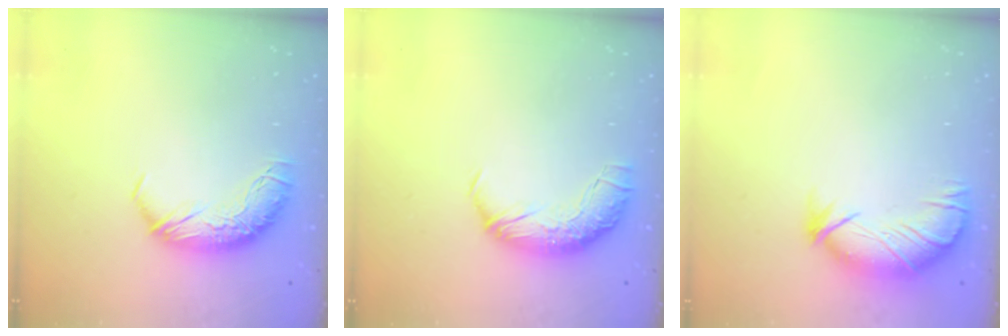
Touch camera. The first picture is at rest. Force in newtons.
{"total": 2.4, "press": 1.2, "slide": 2.1}
{"total": 3.9, "press": 3.3, "slide": 2.0}